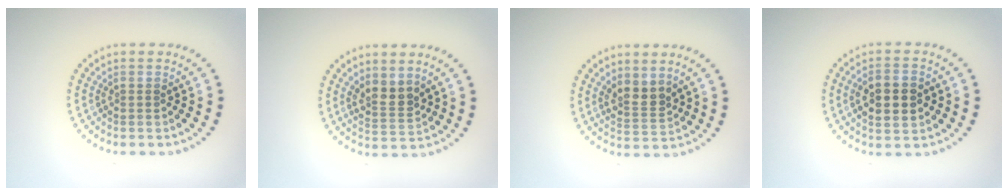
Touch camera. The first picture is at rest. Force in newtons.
{"total": 2.5, "press": 2.2, "slide": 1.2}
{"total": 2.5, "press": 2.2, "slide": 1.2}
{"total": 4.6, "press": 4.6, "slide": 0.2}